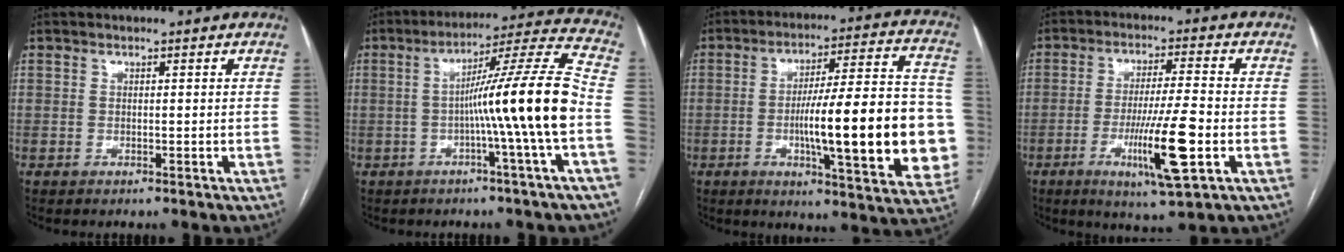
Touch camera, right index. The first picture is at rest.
{"total": 14.2, "force": [-2.8, -2.5, 13.8], "torque": [-0.207, 0.012, -0.052]}
{"total": 21.9, "force": [-3.3, 3.7, 21.3], "torque": [-0.257, 0.019, -0.039]}
{"total": 11.8, "force": [-3.7, 0.4, 11.2], "torque": [-0.200, -0.020, -0.062]}